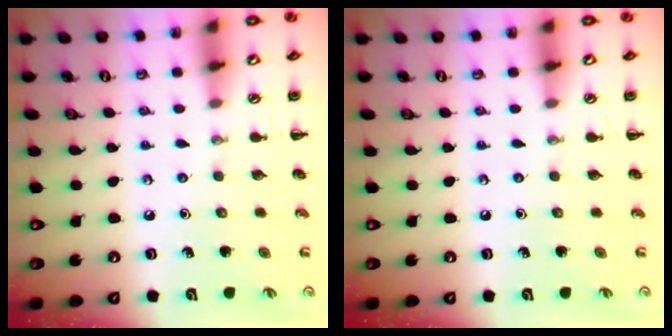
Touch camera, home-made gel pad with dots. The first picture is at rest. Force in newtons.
{"total": 0.0}